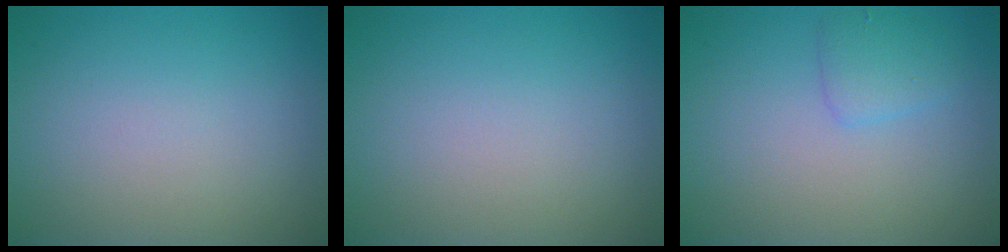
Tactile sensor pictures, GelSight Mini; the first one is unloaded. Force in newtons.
{"total": 0.0}
{"total": 1.7, "press": 1.7, "slide": 0.1}